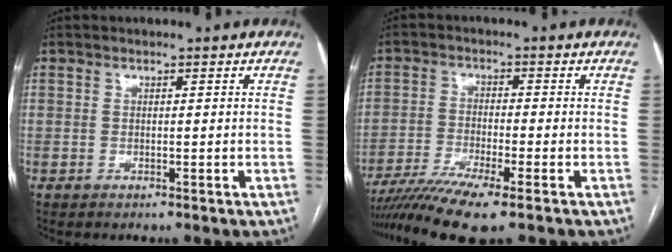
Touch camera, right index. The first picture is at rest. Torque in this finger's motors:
{"motor_torque": [1.43, -0.71, 0.56, 0.15]}